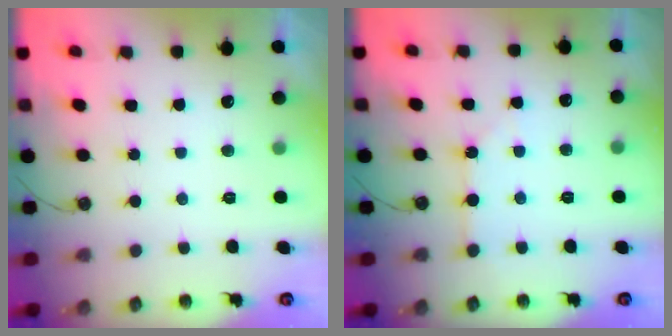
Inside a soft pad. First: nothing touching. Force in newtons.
{"total": 2.3, "press": 2.2, "slide": 0.4}